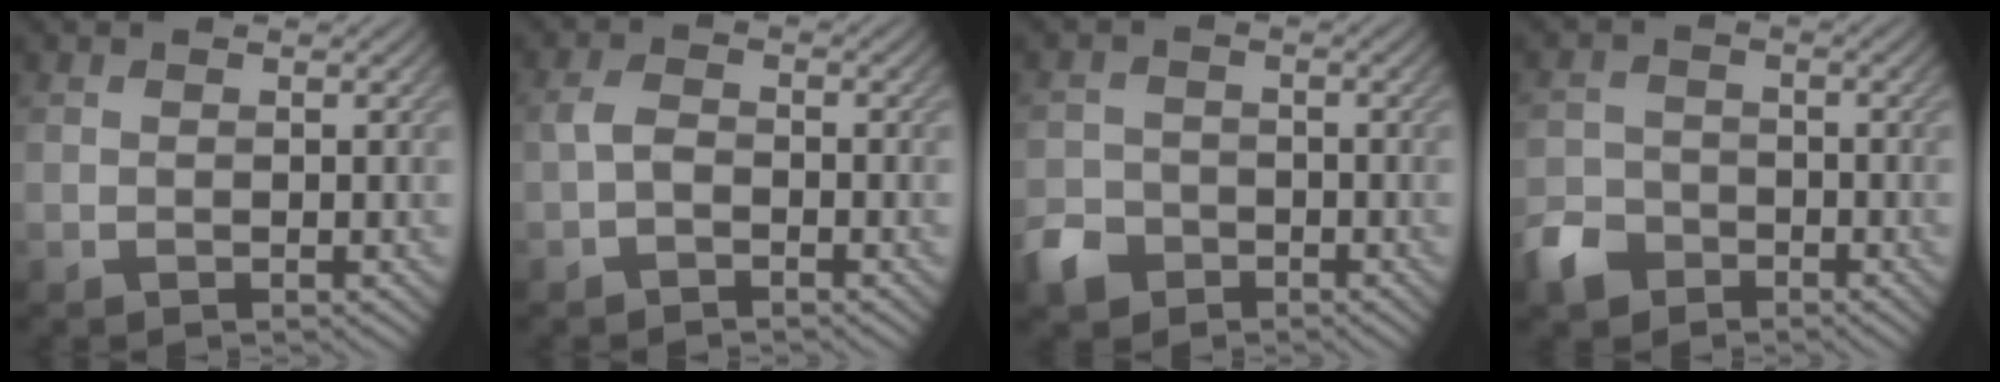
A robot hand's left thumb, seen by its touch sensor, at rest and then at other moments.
{"total": 2.2, "force": [-1.1, 1.2, 1.5], "torque": [-0.033, 0.006, -0.030]}
{"total": 4.2, "force": [-2.7, 2.9, 1.4], "torque": [-0.035, -0.005, -0.059]}
{"total": 4.8, "force": [-3.2, 3.2, 1.6], "torque": [-0.042, -0.003, -0.070]}